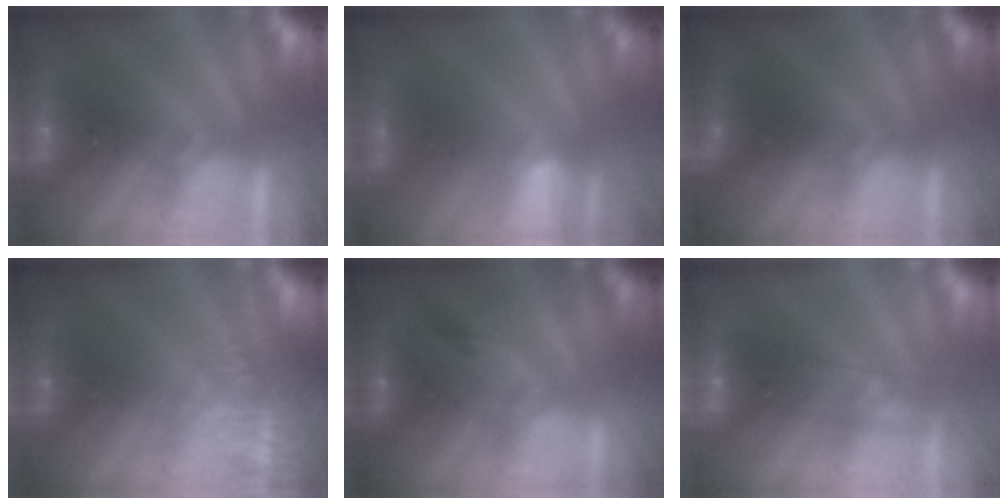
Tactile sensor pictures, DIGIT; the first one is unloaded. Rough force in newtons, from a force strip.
{"total": 2.8}
{"total": 2.0}
{"total": 7.4}
{"total": 1.6}
{"total": 9.7}